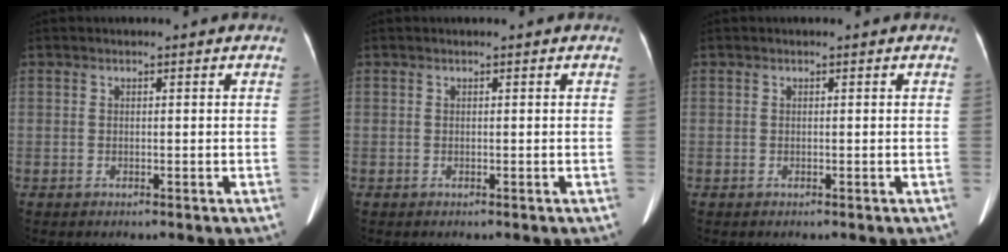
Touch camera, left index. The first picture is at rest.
{"total": 0.0}
{"total": 0.0}